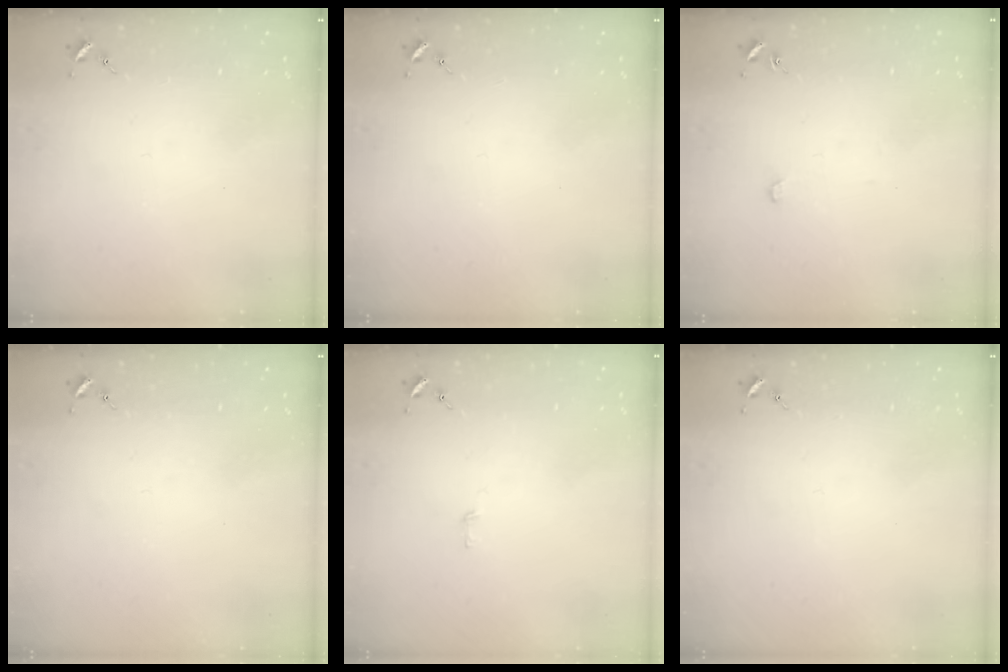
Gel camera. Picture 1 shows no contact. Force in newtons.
{"total": 0.0}
{"total": 2.9, "press": 2.9, "slide": 0.1}
{"total": 0.0}
{"total": 2.1, "press": 2.1, "slide": 0.2}
{"total": 0.0}